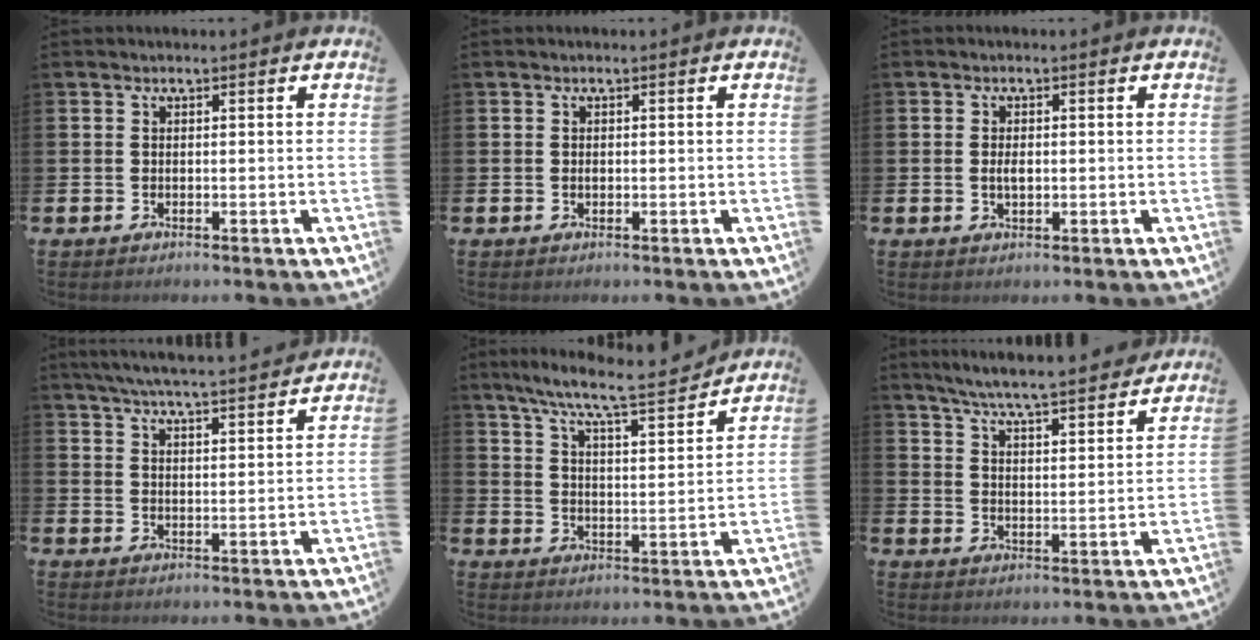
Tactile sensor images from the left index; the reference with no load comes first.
{"total": 0.5, "force": [-0.1, 0.3, 0.4], "torque": [-0.009, 0.002, -0.002]}
{"total": 1.7, "force": [0.0, 0.9, 1.5], "torque": [-0.021, 0.002, -0.003]}
{"total": 6.1, "force": [5.9, -0.3, 1.4], "torque": [-0.041, -0.038, 0.104]}
{"total": 8.3, "force": [7.6, 0.2, 3.5], "torque": [-0.091, -0.051, 0.128]}
{"total": 6.9, "force": [6.5, -0.1, 2.0], "torque": [-0.067, -0.045, 0.114]}